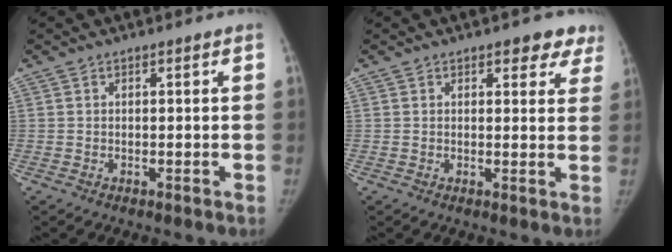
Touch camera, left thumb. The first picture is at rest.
{"total": 5.7, "force": [4.0, 2.9, 2.9], "torque": [0.011, -0.014, 0.039]}